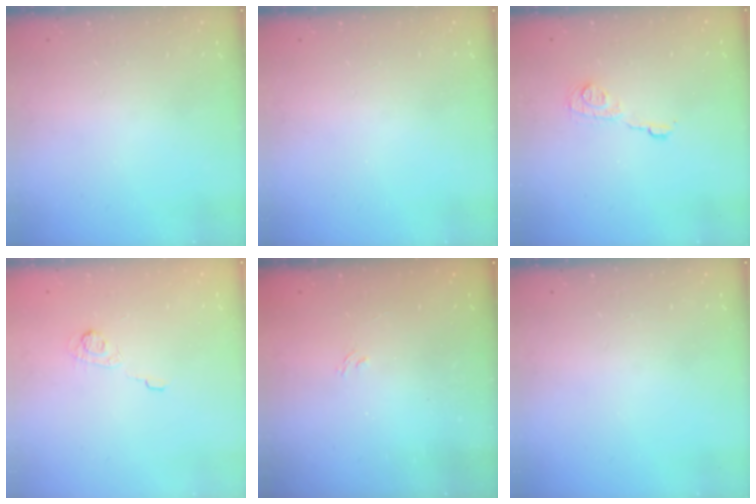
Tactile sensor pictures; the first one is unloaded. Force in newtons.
{"total": 0.0}
{"total": 6.7, "press": 6.7, "slide": 0.0}
{"total": 3.1, "press": 2.6, "slide": 1.7}
{"total": 1.3, "press": 0.7, "slide": 1.2}
{"total": 0.0}